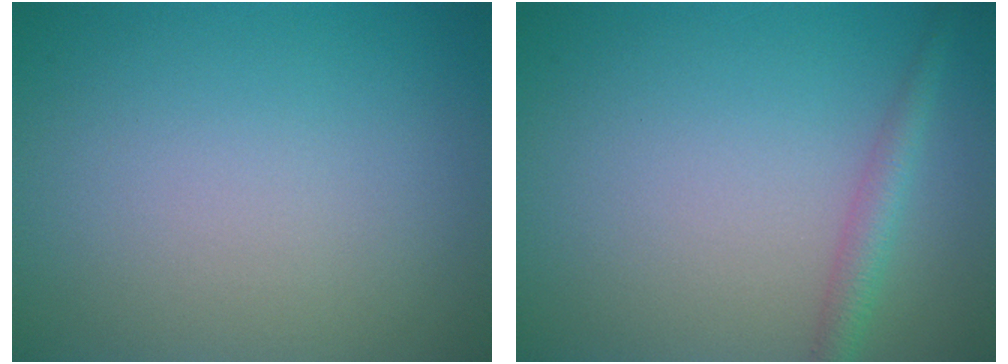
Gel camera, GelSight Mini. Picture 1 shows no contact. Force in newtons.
{"total": 2.2, "press": 2.2, "slide": 0.1}